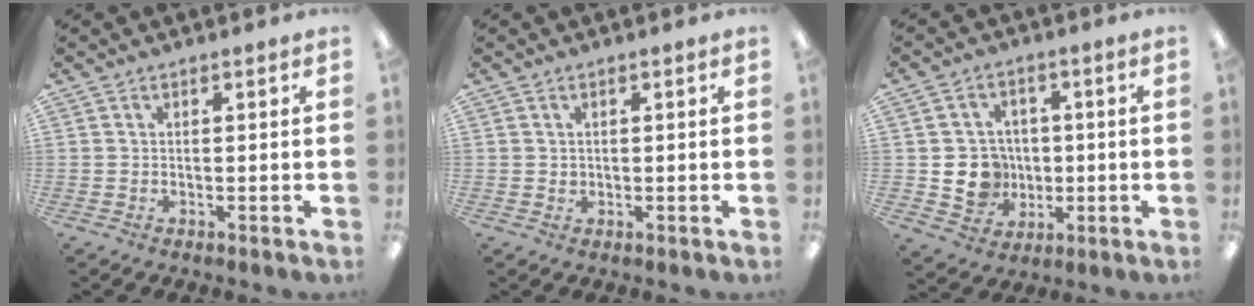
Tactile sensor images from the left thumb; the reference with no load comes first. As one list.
[{"total": 0.9, "force": [0.2, 0.8, 0.2], "torque": [-0.006, 0.005, 0.003]}, {"total": 8.7, "force": [-1.0, 8.2, 2.6], "torque": [-0.051, 0.010, -0.007]}]